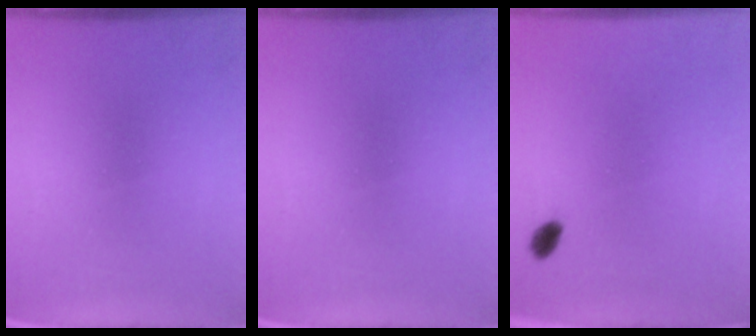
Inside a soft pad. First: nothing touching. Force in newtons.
{"total": 0.0}
{"total": 1.9}